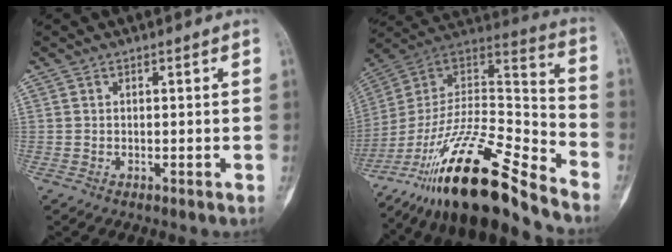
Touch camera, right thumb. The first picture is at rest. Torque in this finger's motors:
{"motor_torque": [1.22, 0.51, 1.58, -1.19, 0.54]}